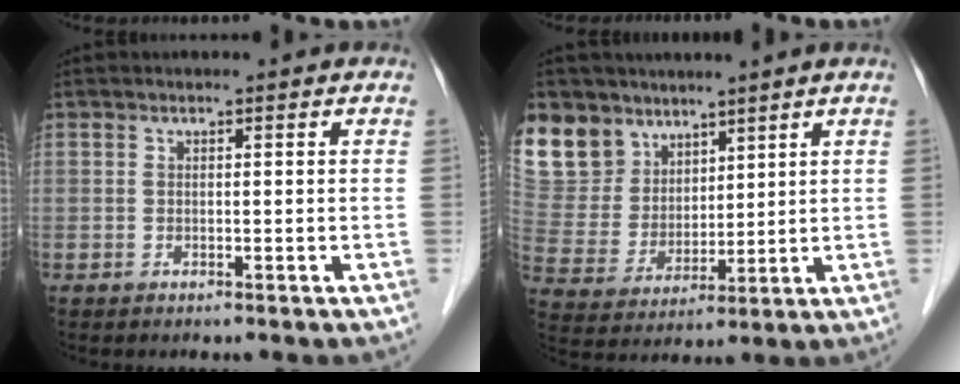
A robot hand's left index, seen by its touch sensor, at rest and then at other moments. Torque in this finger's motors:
{"motor_torque": [2.02, -0.12, 0.82, 0.20]}